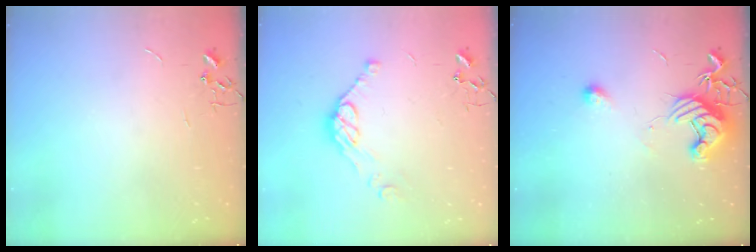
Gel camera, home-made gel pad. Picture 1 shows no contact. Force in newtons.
{"total": 9.6, "press": 9.5, "slide": 1.0}
{"total": 11.7, "press": 11.7, "slide": 0.4}